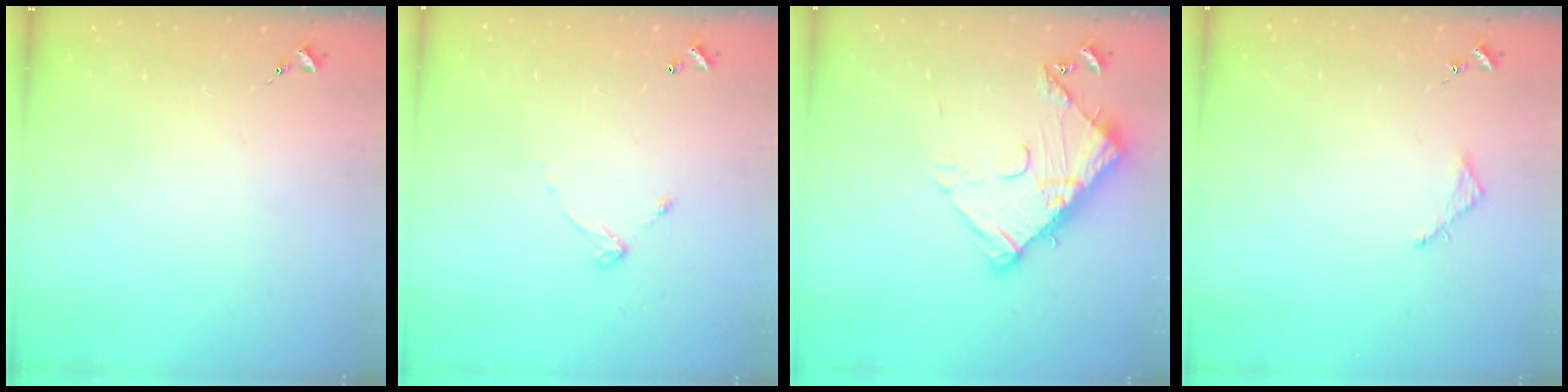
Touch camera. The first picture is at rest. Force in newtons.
{"total": 5.4, "press": 5.4, "slide": 0.3}
{"total": 13.0, "press": 13.0, "slide": 1.3}
{"total": 2.5, "press": 2.5, "slide": 0.2}